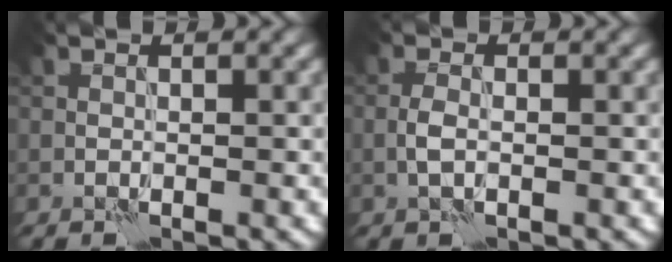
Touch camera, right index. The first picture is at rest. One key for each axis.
{"total": 1.3, "fx": -0.2, "fy": 0.6, "fz": 1.1, "tx": -0.025, "ty": 0.001, "tz": -0.010}